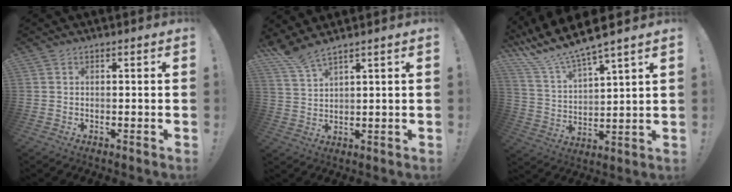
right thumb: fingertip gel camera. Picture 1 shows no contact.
{"total": 5.7, "force": [4.9, 0.3, 2.8], "torque": [-0.059, -0.030, 0.090]}
{"total": 11.4, "force": [10.3, 0.7, 4.8], "torque": [-0.118, -0.086, 0.181]}